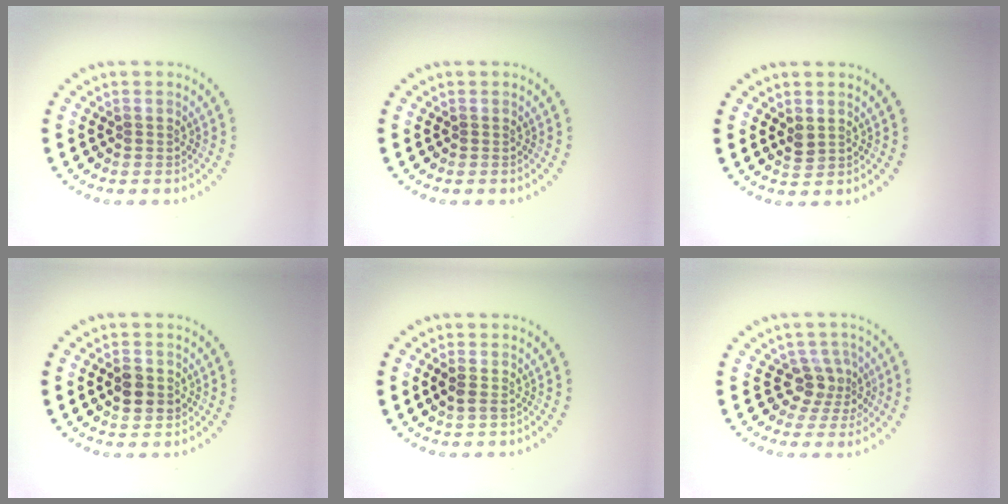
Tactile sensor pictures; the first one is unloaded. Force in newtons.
{"total": 0.0}
{"total": 1.0, "press": 1.0, "slide": 0.3}
{"total": 2.2, "press": 2.1, "slide": 0.2}
{"total": 0.9, "press": 0.8, "slide": 0.2}
{"total": 2.8, "press": 2.2, "slide": 1.7}